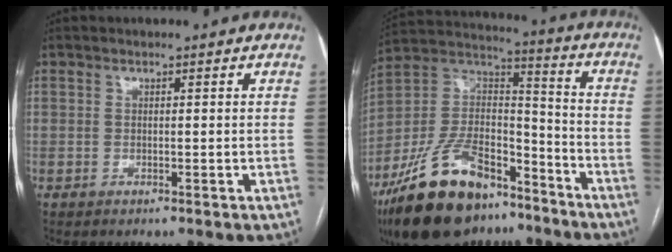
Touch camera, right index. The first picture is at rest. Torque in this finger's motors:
{"motor_torque": [0.33, -0.84, -0.27, -0.21]}